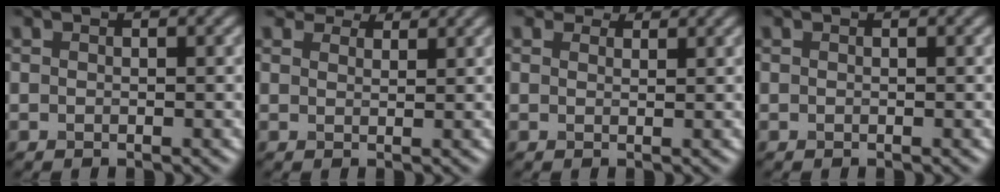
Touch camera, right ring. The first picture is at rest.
{"total": 3.9, "force": [3.5, 1.4, 1.2], "torque": [-0.028, -0.007, 0.057]}
{"total": 2.4, "force": [2.1, 1.0, 0.6], "torque": [-0.014, -0.006, 0.028]}
{"total": 0.0}